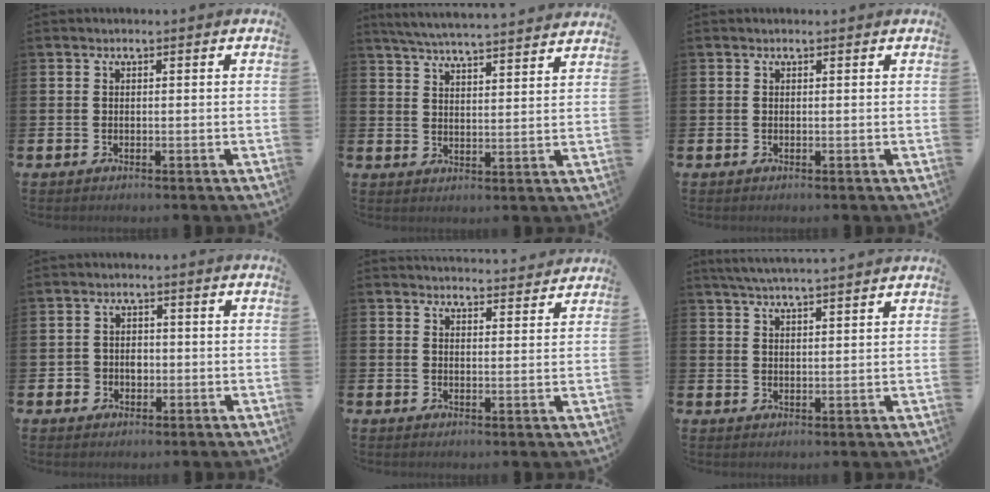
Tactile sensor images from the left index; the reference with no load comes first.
{"total": 5.8, "force": [5.7, -0.2, 1.1], "torque": [-0.046, -0.036, 0.102]}
{"total": 0.0}
{"total": 2.4, "force": [-0.7, 2.2, 0.4], "torque": [-0.006, 0.002, -0.022]}
{"total": 3.6, "force": [3.6, 0.3, 0.0], "torque": [0.000, -0.026, 0.064]}
{"total": 4.5, "force": [4.4, -0.4, 1.1], "torque": [-0.032, -0.015, 0.079]}